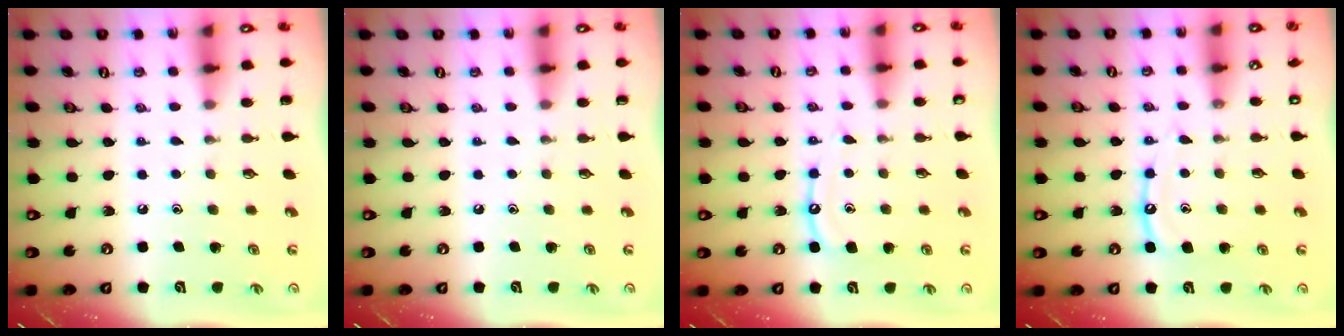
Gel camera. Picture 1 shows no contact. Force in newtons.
{"total": 0.0}
{"total": 9.1, "press": 9.1, "slide": 0.9}
{"total": 9.2, "press": 9.2, "slide": 0.8}